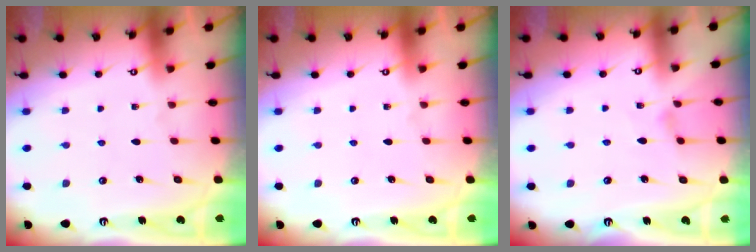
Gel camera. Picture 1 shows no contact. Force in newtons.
{"total": 0.0}
{"total": 1.5, "press": 1.4, "slide": 0.4}